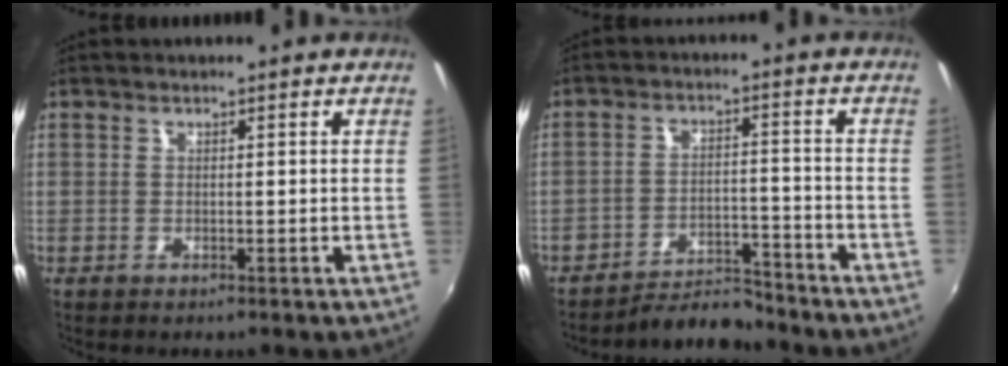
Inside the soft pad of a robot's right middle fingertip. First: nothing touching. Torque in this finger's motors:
{"motor_torque": [-0.53, -0.52, 0.01, -0.01]}